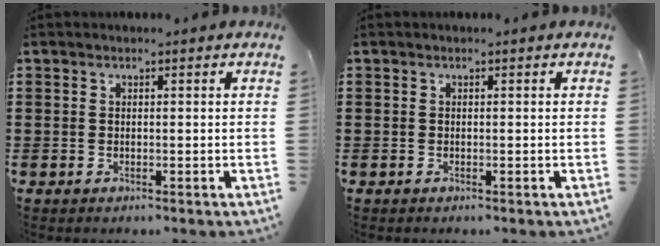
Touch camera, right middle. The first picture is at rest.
{"total": 0.0}